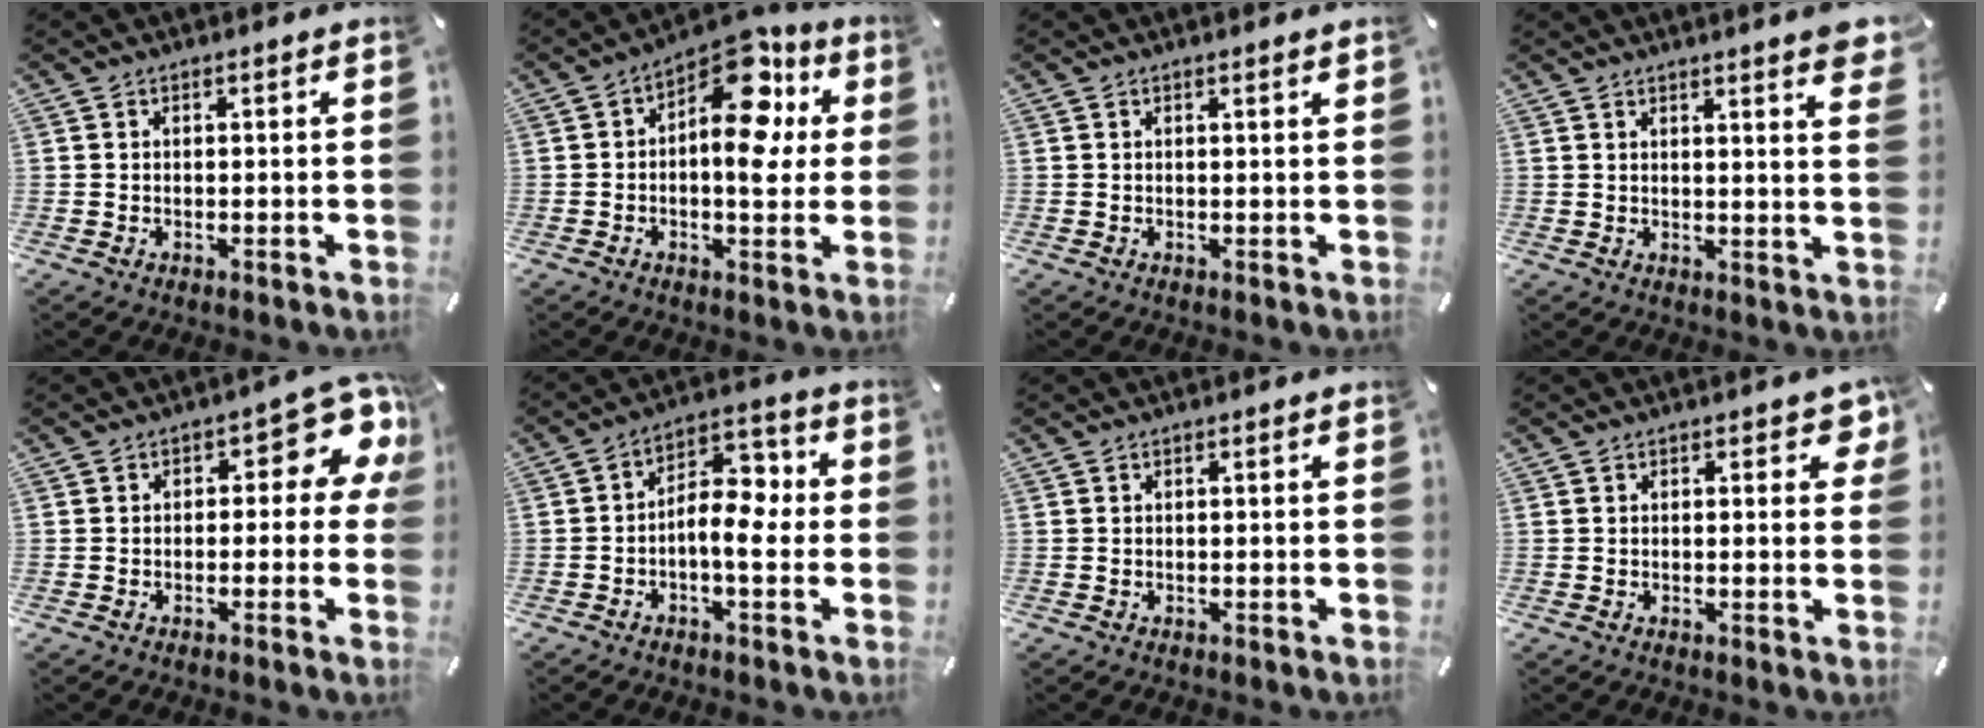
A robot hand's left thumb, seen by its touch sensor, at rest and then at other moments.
{"total": 14.6, "force": [4.8, 7.6, 11.5], "torque": [-0.149, -0.042, 0.081]}
{"total": 0.6, "force": [0.3, -0.1, 0.5], "torque": [-0.006, -0.001, 0.006]}
{"total": 5.1, "force": [3.6, 0.2, 3.6], "torque": [-0.053, -0.024, 0.058]}
{"total": 9.8, "force": [3.7, 4.8, 7.7], "torque": [-0.086, -0.030, 0.060]}
{"total": 9.1, "force": [-2.0, 5.1, 7.3], "torque": [-0.123, 0.000, -0.037]}
{"total": 0.0}
{"total": 3.2, "force": [1.3, 1.6, 2.5], "torque": [-0.021, -0.006, 0.016]}